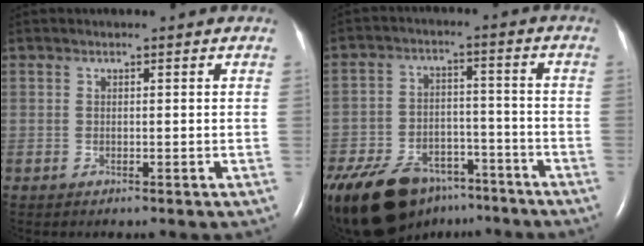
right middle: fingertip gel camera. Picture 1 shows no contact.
{"total": 20.8, "force": [-14.6, 10.8, 10.2], "torque": [-0.243, -0.015, -0.230]}